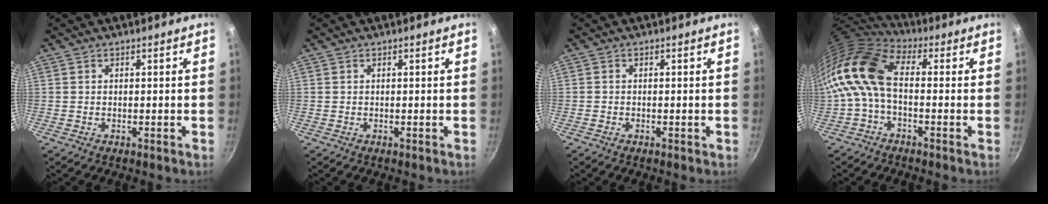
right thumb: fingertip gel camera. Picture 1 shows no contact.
{"total": 0.0}
{"total": 0.7, "force": [-0.4, 0.5, 0.3], "torque": [-0.004, 0.003, -0.008]}
{"total": 12.0, "force": [-0.9, 6.9, 9.8], "torque": [-0.189, 0.028, -0.035]}